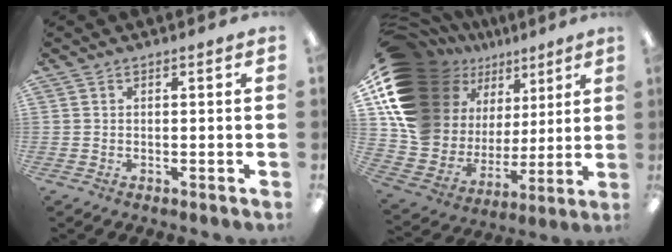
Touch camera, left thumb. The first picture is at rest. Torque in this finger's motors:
{"motor_torque": [2.69, 2.32, 1.53, -1.24, 0.39]}